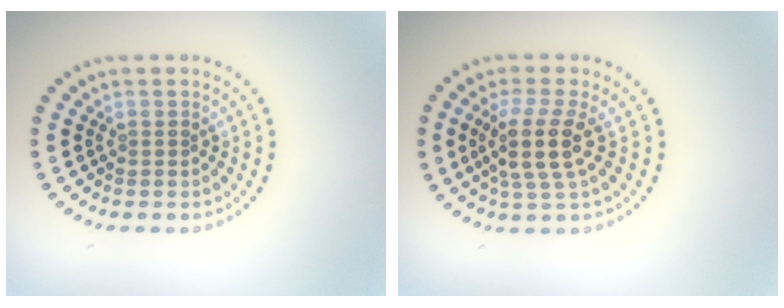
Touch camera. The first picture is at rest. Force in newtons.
{"total": 3.8, "press": 3.1, "slide": 2.3}